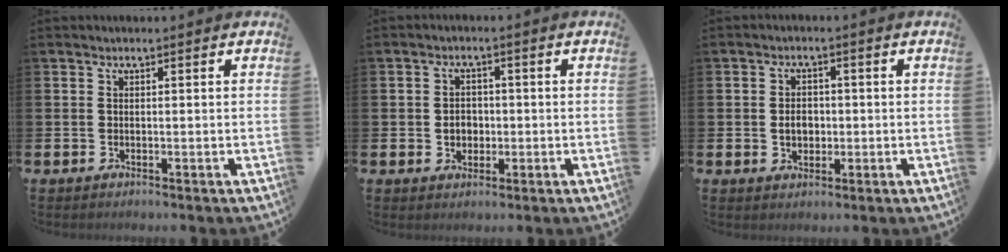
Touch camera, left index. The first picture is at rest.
{"total": 2.7, "force": [-0.3, 2.3, 1.3], "torque": [-0.007, -0.003, -0.014]}
{"total": 2.8, "force": [-0.2, 2.2, 1.7], "torque": [-0.012, -0.003, -0.013]}